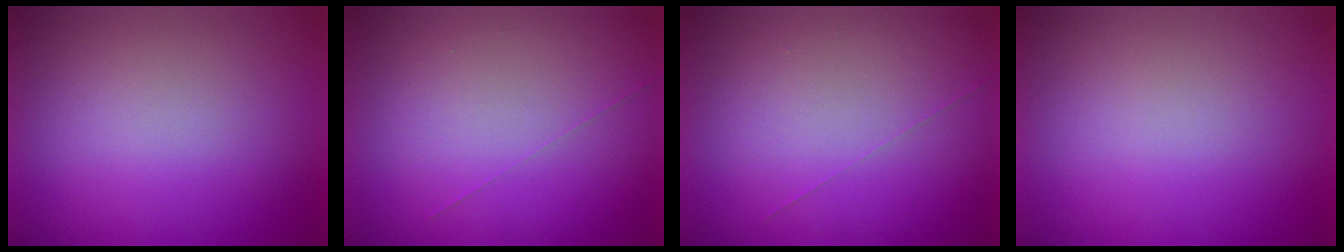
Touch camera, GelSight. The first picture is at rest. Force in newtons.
{"total": 1.0}
{"total": 1.0}
{"total": 0.0}